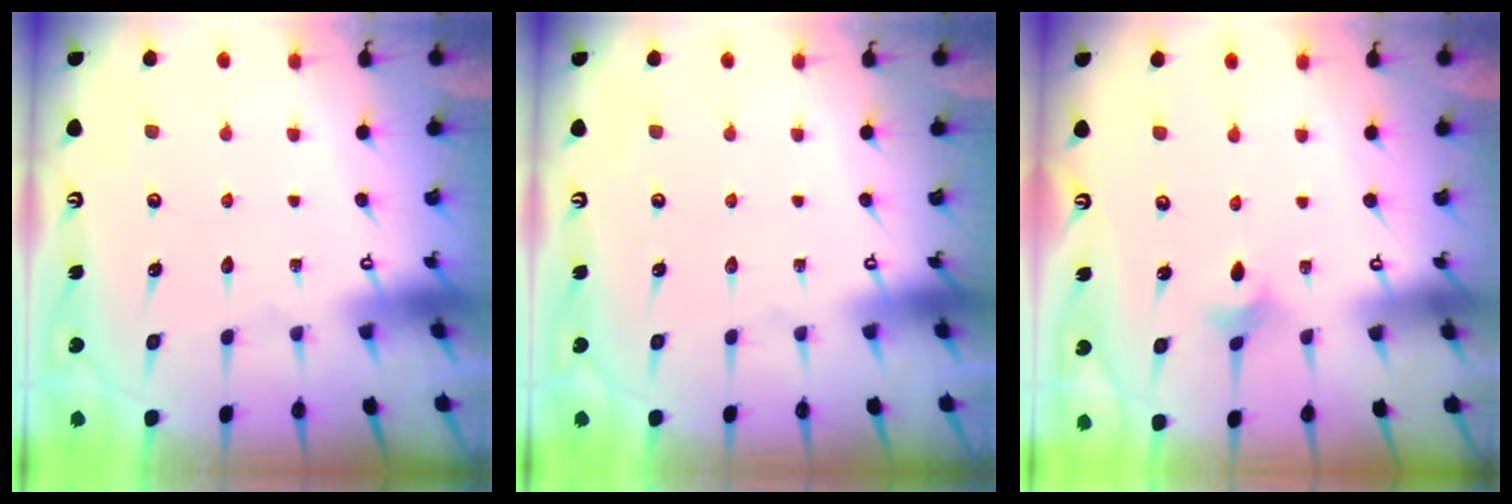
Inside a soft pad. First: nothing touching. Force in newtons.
{"total": 0.0}
{"total": 2.5, "press": 2.4, "slide": 0.6}